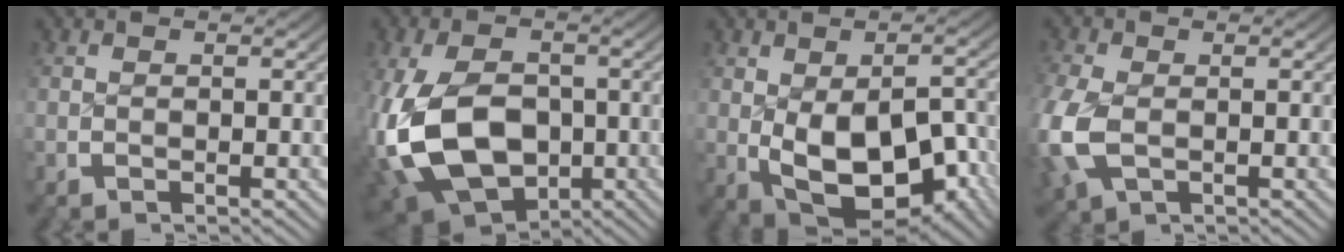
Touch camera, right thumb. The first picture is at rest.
{"total": 15.0, "force": [-2.7, 10.6, 10.2], "torque": [-0.258, -0.066, -0.012]}
{"total": 12.2, "force": [-2.8, 7.4, 9.3], "torque": [-0.182, -0.059, -0.007]}
{"total": 5.4, "force": [-0.8, 4.0, 3.6], "torque": [-0.123, -0.021, 0.004]}